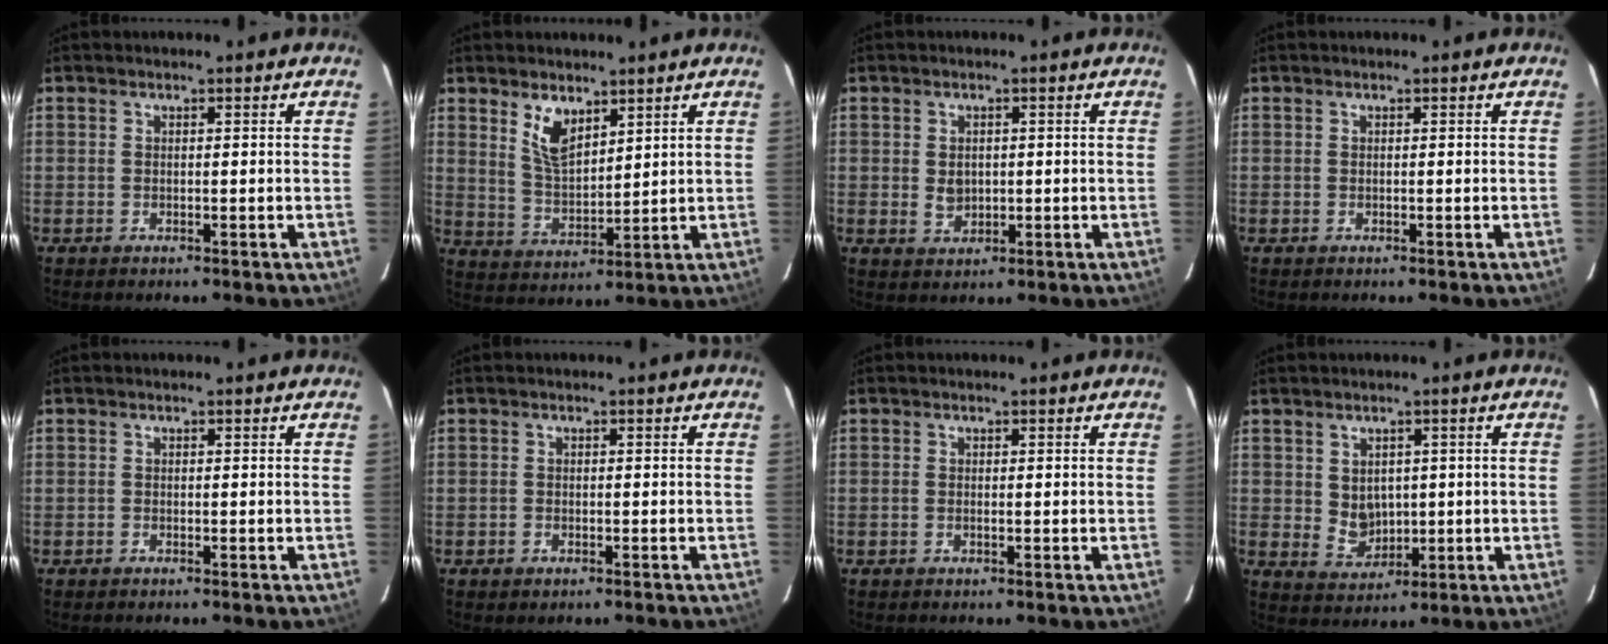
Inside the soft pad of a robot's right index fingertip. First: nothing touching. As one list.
[{"total": 7.0, "force": [4.3, 3.1, 4.5], "torque": [-0.082, -0.003, 0.089]}, {"total": 3.1, "force": [0.0, 2.6, 1.7], "torque": [-0.029, 0.000, 0.003]}, {"total": 0.0}, {"total": 0.0}, {"total": 1.1, "force": [-0.7, 0.7, 0.4], "torque": [-0.012, -0.002, -0.012]}, {"total": 0.0}, {"total": 4.8, "force": [0.8, 4.2, 2.2], "torque": [-0.040, 0.002, 0.027]}]